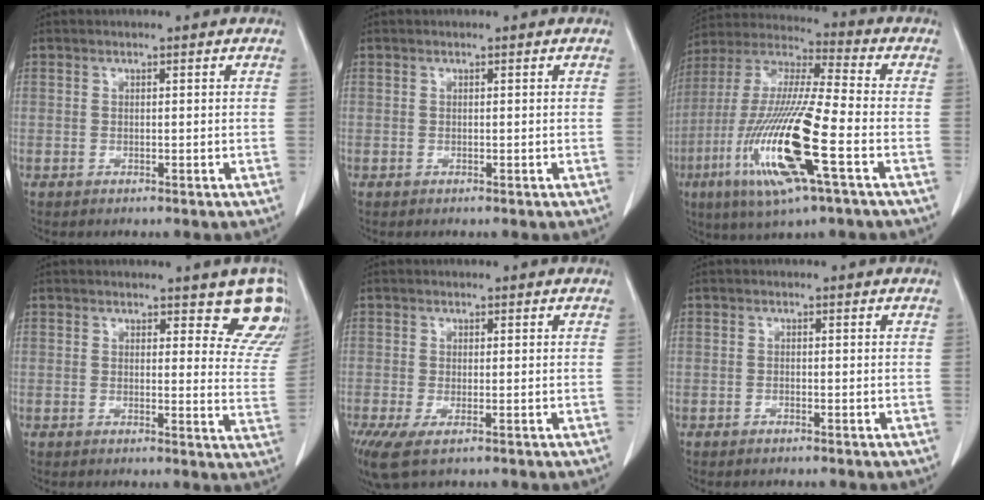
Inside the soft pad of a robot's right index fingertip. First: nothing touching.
{"total": 0.0}
{"total": 19.6, "force": [-6.5, 1.5, 18.4], "torque": [-0.396, -0.027, -0.124]}
{"total": 8.5, "force": [6.8, 3.4, 3.7], "torque": [-0.005, -0.033, 0.050]}
{"total": 6.2, "force": [-3.4, 2.1, 4.8], "torque": [-0.094, -0.021, -0.059]}
{"total": 0.5, "force": [-0.4, 0.1, 0.2], "torque": [-0.006, 0.000, -0.004]}